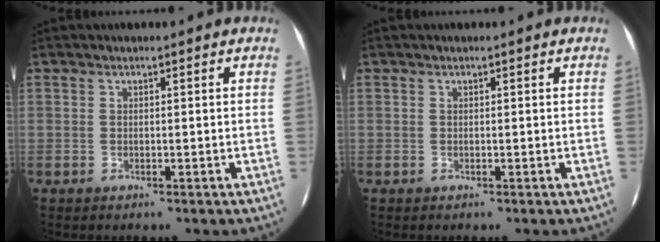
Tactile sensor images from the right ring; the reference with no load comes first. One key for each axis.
{"total": 0.0}